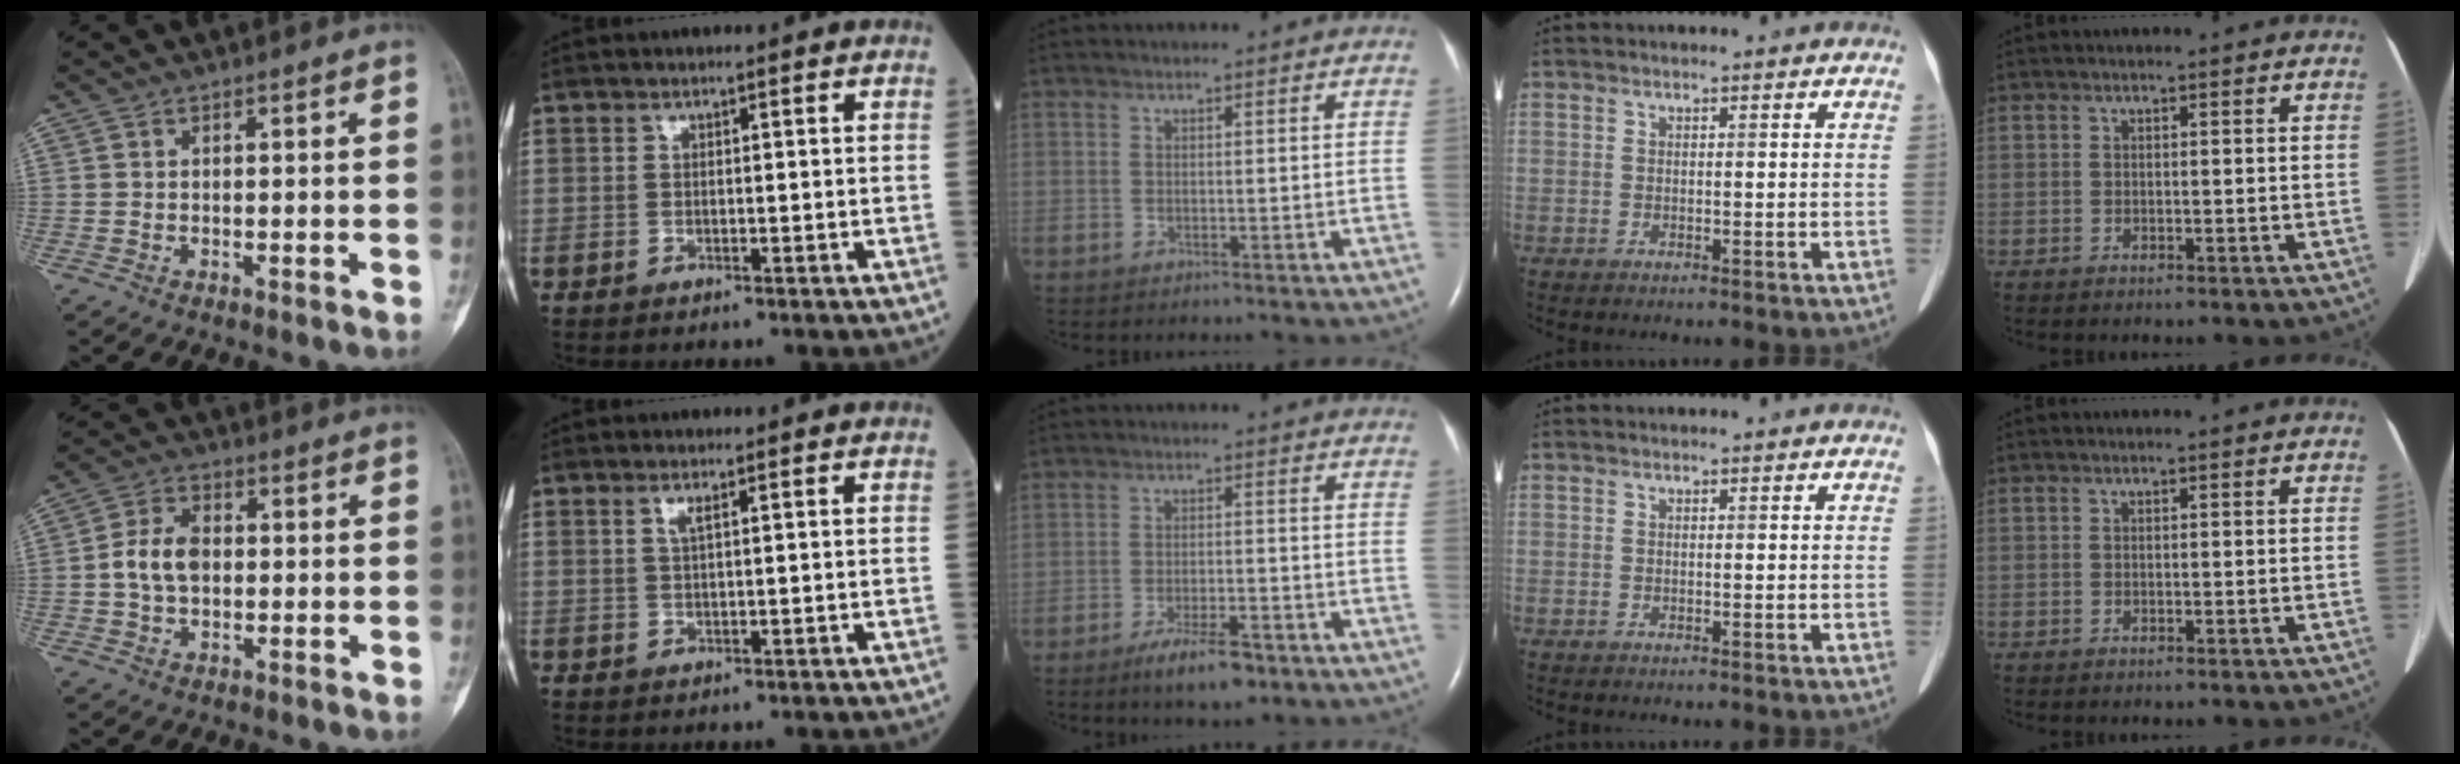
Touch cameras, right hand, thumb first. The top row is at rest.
{"thumb": {"total": 6.9, "force": [-0.1, 4.7, 5.1], "torque": [-0.093, 0.015, -0.007]}, "index": {"total": 1.4, "force": [0.7, 0.0, 1.2], "torque": [-0.030, 0.001, 0.013]}, "middle": {"total": 6.4, "force": [-4.2, 1.6, 4.6], "torque": [-0.087, -0.008, -0.064]}}